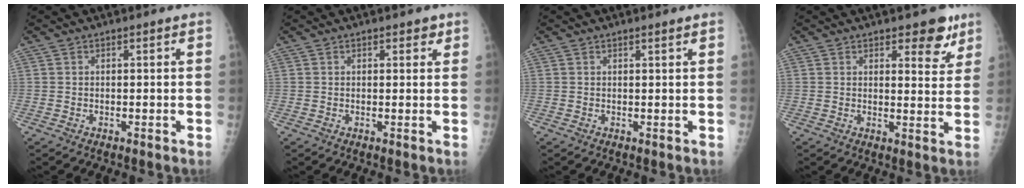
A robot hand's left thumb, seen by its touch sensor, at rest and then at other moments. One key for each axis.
{"total": 1.8, "fx": 1.1, "fy": 1.0, "fz": 1.0, "tx": 0.001, "ty": -0.003, "tz": 0.010}
{"total": 0.8, "fx": 0.6, "fy": 0.0, "fz": 0.5, "tx": -0.008, "ty": -0.004, "tz": 0.012}
{"total": 6.4, "fx": 4.1, "fy": 2.9, "fz": 4.0, "tx": -0.021, "ty": -0.024, "tz": 0.051}